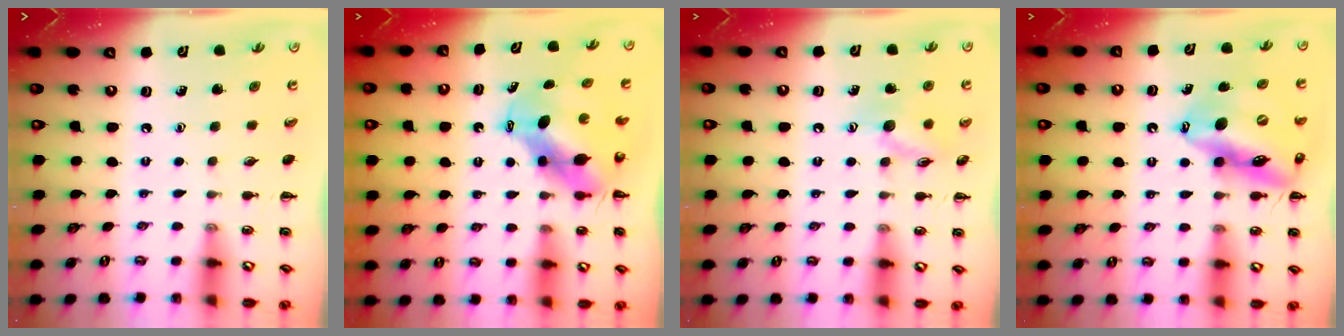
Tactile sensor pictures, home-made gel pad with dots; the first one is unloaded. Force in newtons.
{"total": 7.6, "press": 7.4, "slide": 1.9}
{"total": 10.0, "press": 9.9, "slide": 1.0}
{"total": 17.5, "press": 17.1, "slide": 4.0}